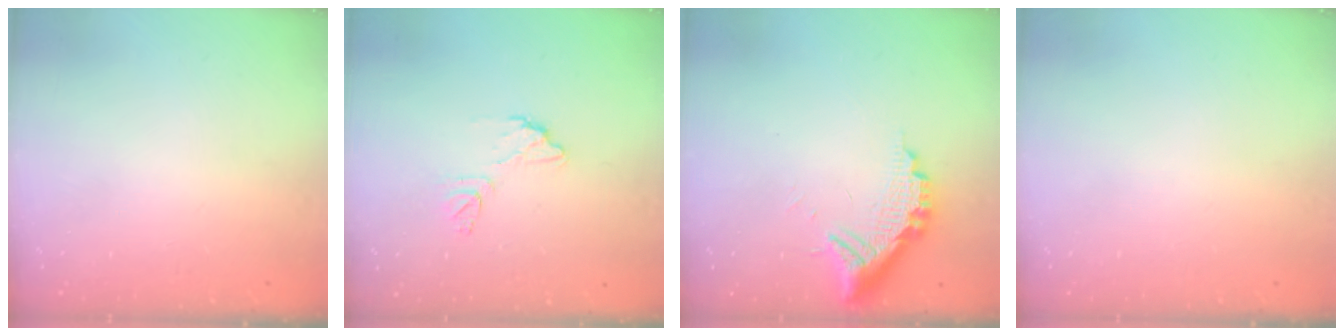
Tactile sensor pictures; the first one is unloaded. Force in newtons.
{"total": 8.4, "press": 8.4, "slide": 0.5}
{"total": 11.9, "press": 11.9, "slide": 0.7}
{"total": 0.0}